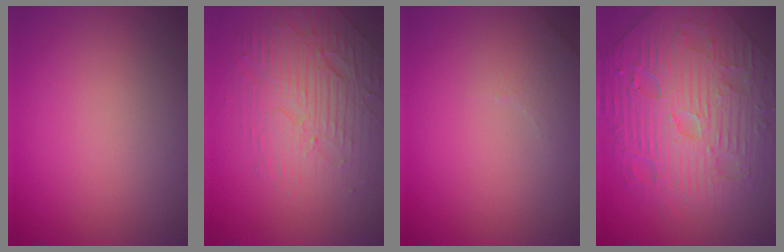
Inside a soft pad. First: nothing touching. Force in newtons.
{"total": 5.0, "press": 4.2, "slide": 2.8}
{"total": 2.1, "press": 2.0, "slide": 0.5}
{"total": 9.4, "press": 7.1, "slide": 6.3}